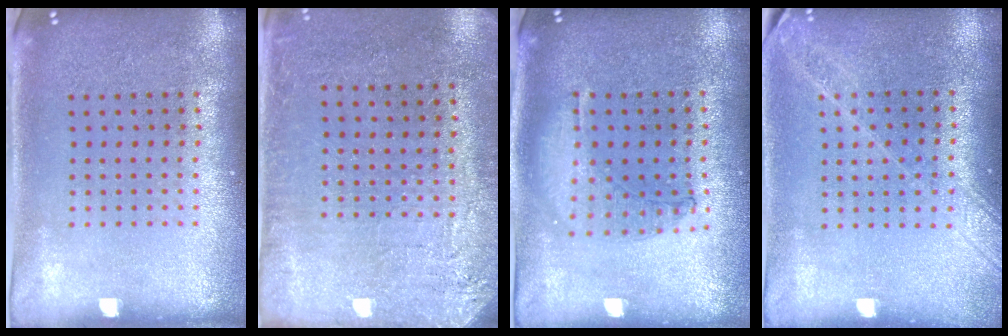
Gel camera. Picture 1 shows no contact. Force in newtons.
{"total": 2.8, "press": 2.5, "slide": 1.1}
{"total": 1.0, "press": 0.9, "slide": 0.3}
{"total": 1.7, "press": 1.4, "slide": 0.9}